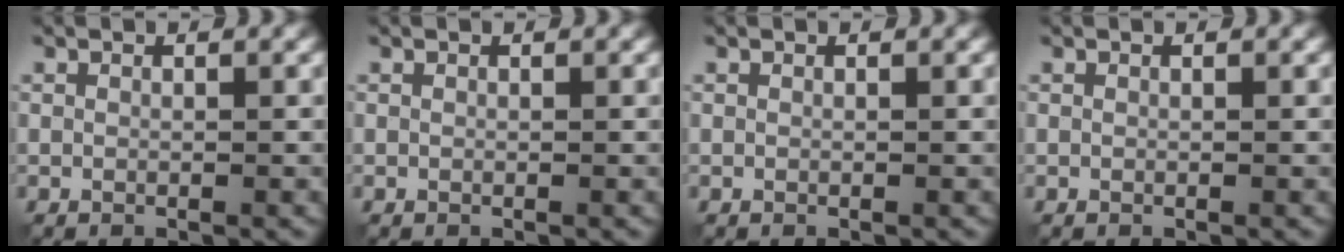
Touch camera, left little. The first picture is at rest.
{"total": 0.0}
{"total": 0.0}
{"total": 0.0}